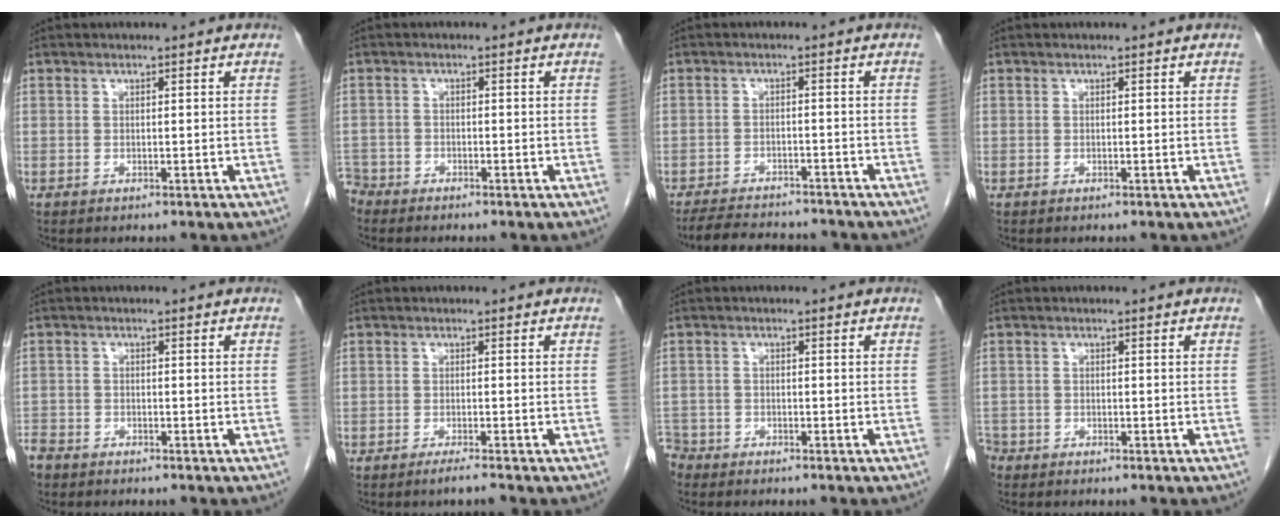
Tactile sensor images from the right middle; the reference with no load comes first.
{"total": 2.7, "force": [-2.5, 0.9, -0.3], "torque": [0.002, -0.003, -0.051]}
{"total": 10.4, "force": [-9.6, 2.3, 3.3], "torque": [-0.055, -0.003, -0.133]}
{"total": 0.0}
{"total": 3.8, "force": [-3.3, 1.8, 0.7], "torque": [-0.018, -0.003, -0.064]}
{"total": 1.7, "force": [-1.3, -0.3, 0.9], "torque": [-0.021, -0.003, -0.025]}
{"total": 3.3, "force": [-2.9, 1.5, -0.2], "torque": [0.000, -0.001, -0.060]}
{"total": 2.7, "force": [-2.2, 1.6, 0.4], "torque": [-0.013, 0.001, -0.044]}